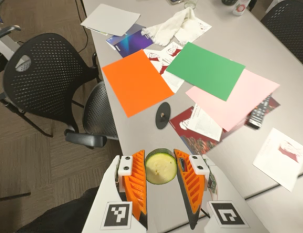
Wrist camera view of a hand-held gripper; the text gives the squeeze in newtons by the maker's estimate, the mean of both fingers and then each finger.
{"total": 10.1, "left": 10.2, "right": 10.0}